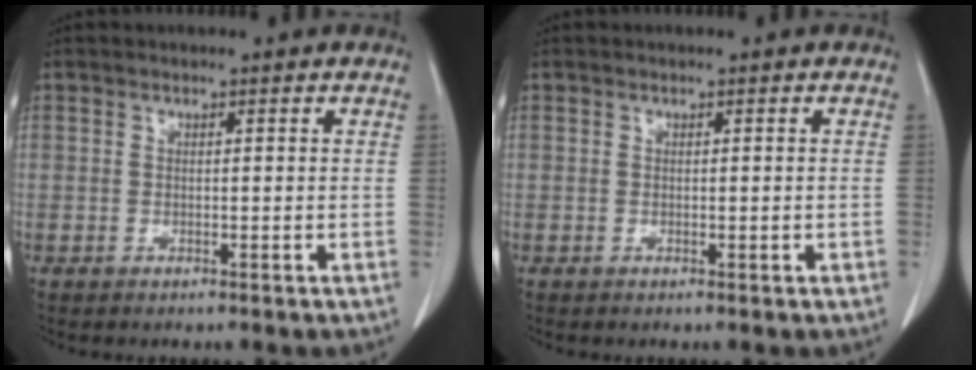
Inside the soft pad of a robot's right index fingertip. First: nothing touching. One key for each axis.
{"total": 0.6, "fx": -0.1, "fy": 0.2, "fz": 0.6, "tx": -0.011, "ty": 0.000, "tz": 0.003}